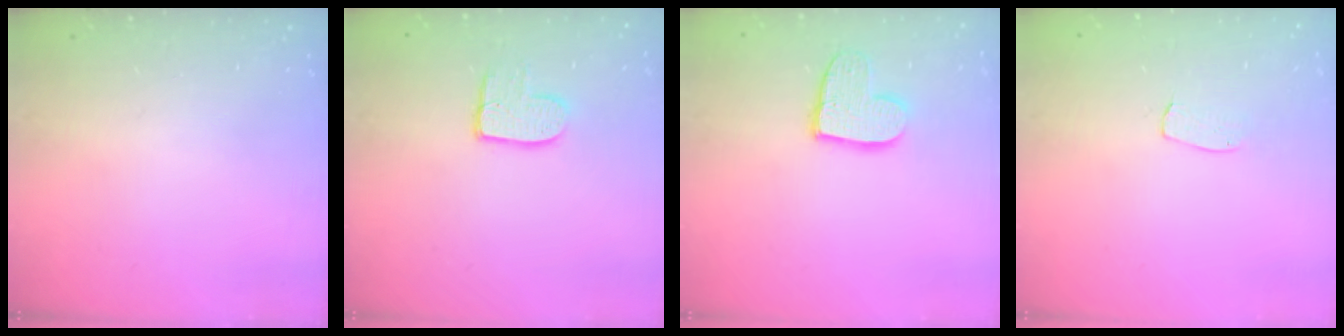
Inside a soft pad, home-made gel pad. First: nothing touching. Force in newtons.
{"total": 8.8, "press": 8.8, "slide": 0.6}
{"total": 10.1, "press": 10.0, "slide": 0.5}
{"total": 4.5, "press": 4.5, "slide": 0.3}